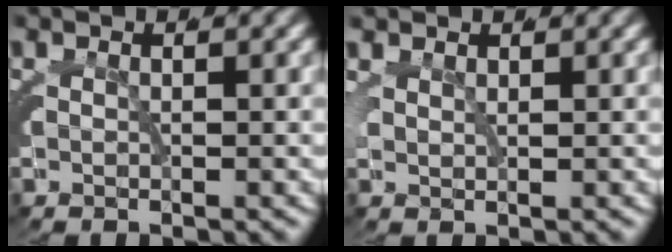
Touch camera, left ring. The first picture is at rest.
{"total": 1.7, "force": [1.4, 0.5, 0.7], "torque": [-0.015, 0.002, 0.028]}